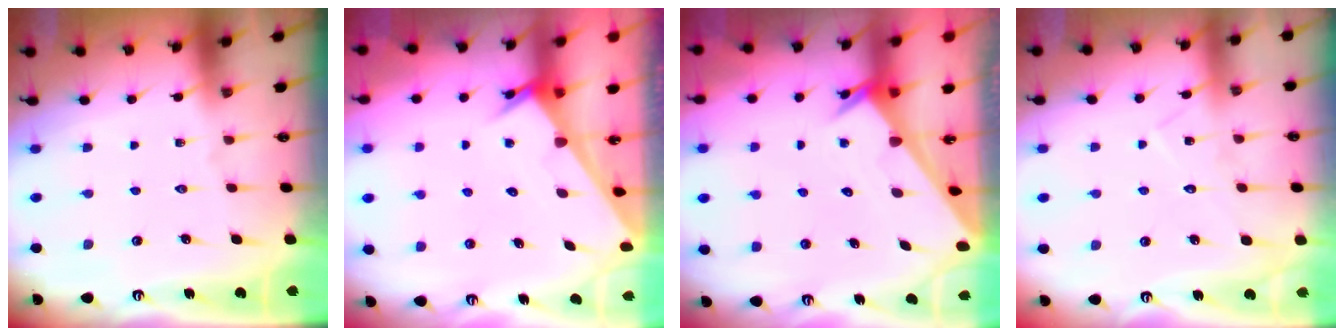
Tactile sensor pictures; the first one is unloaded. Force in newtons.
{"total": 2.4, "press": 2.4, "slide": 0.1}
{"total": 3.5, "press": 3.4, "slide": 0.4}
{"total": 8.3, "press": 8.2, "slide": 0.6}